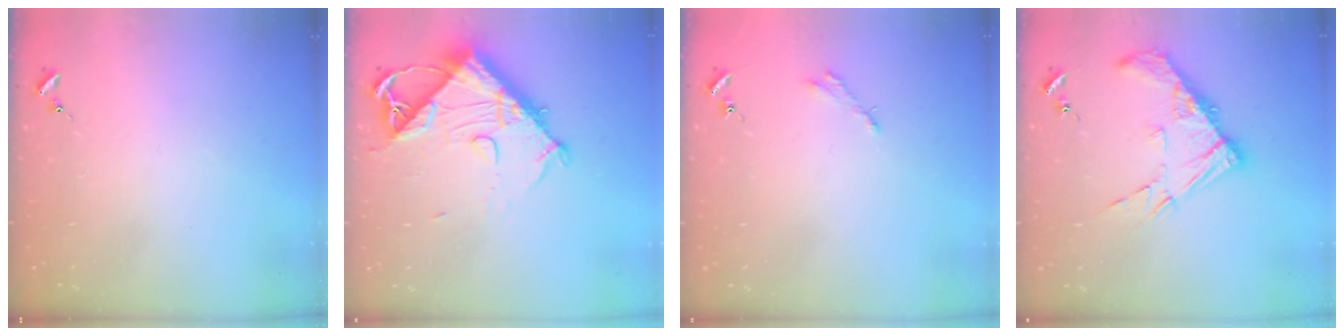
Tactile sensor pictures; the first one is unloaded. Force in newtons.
{"total": 12.5, "press": 12.5, "slide": 1.3}
{"total": 2.5, "press": 2.5, "slide": 0.2}
{"total": 13.3, "press": 13.2, "slide": 1.2}